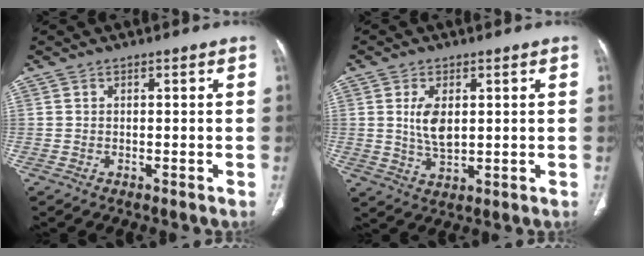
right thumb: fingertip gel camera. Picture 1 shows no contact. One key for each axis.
{"total": 6.1, "fx": 1.2, "fy": 3.3, "fz": 5.0, "tx": -0.091, "ty": -0.011, "tz": 0.029}